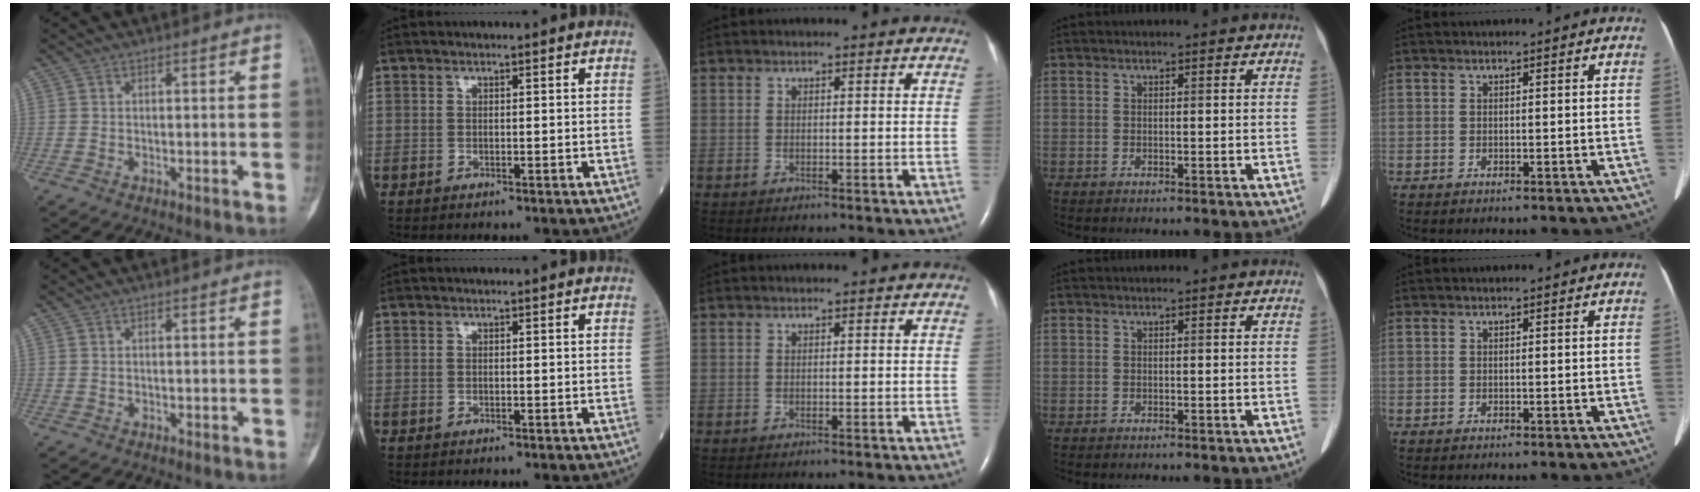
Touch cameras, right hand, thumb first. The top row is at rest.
{}